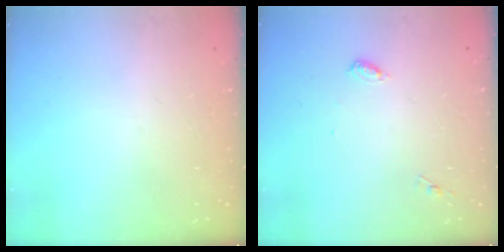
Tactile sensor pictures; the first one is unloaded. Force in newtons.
{"total": 4.6, "press": 4.6, "slide": 0.4}